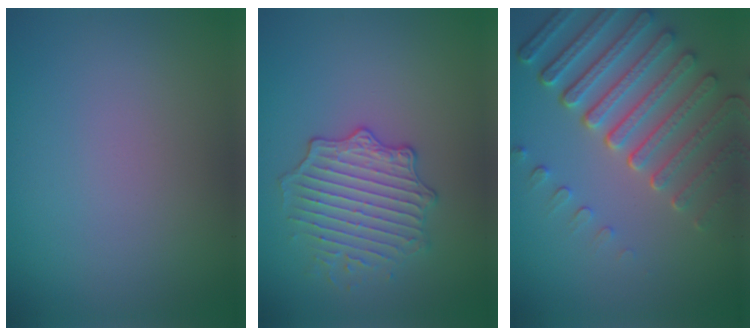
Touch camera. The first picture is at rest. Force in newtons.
{"total": 3.8, "press": 3.6, "slide": 1.2}
{"total": 7.6, "press": 5.7, "slide": 5.1}